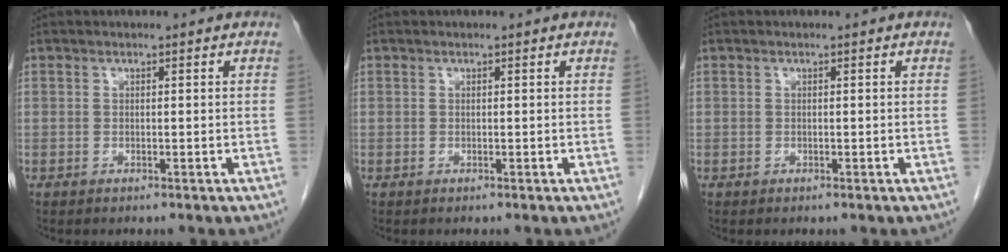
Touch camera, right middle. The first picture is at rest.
{"total": 0.0}
{"total": 0.0}